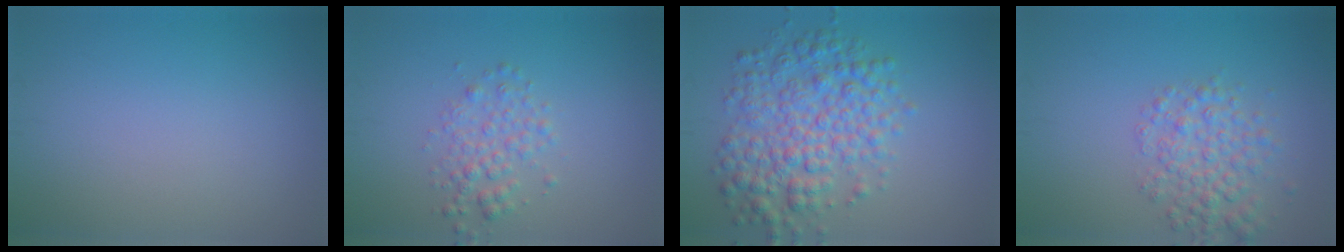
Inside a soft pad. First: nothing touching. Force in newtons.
{"total": 2.4, "press": 2.4, "slide": 0.1}
{"total": 6.5, "press": 6.5, "slide": 0.0}
{"total": 3.9, "press": 3.9, "slide": 0.1}